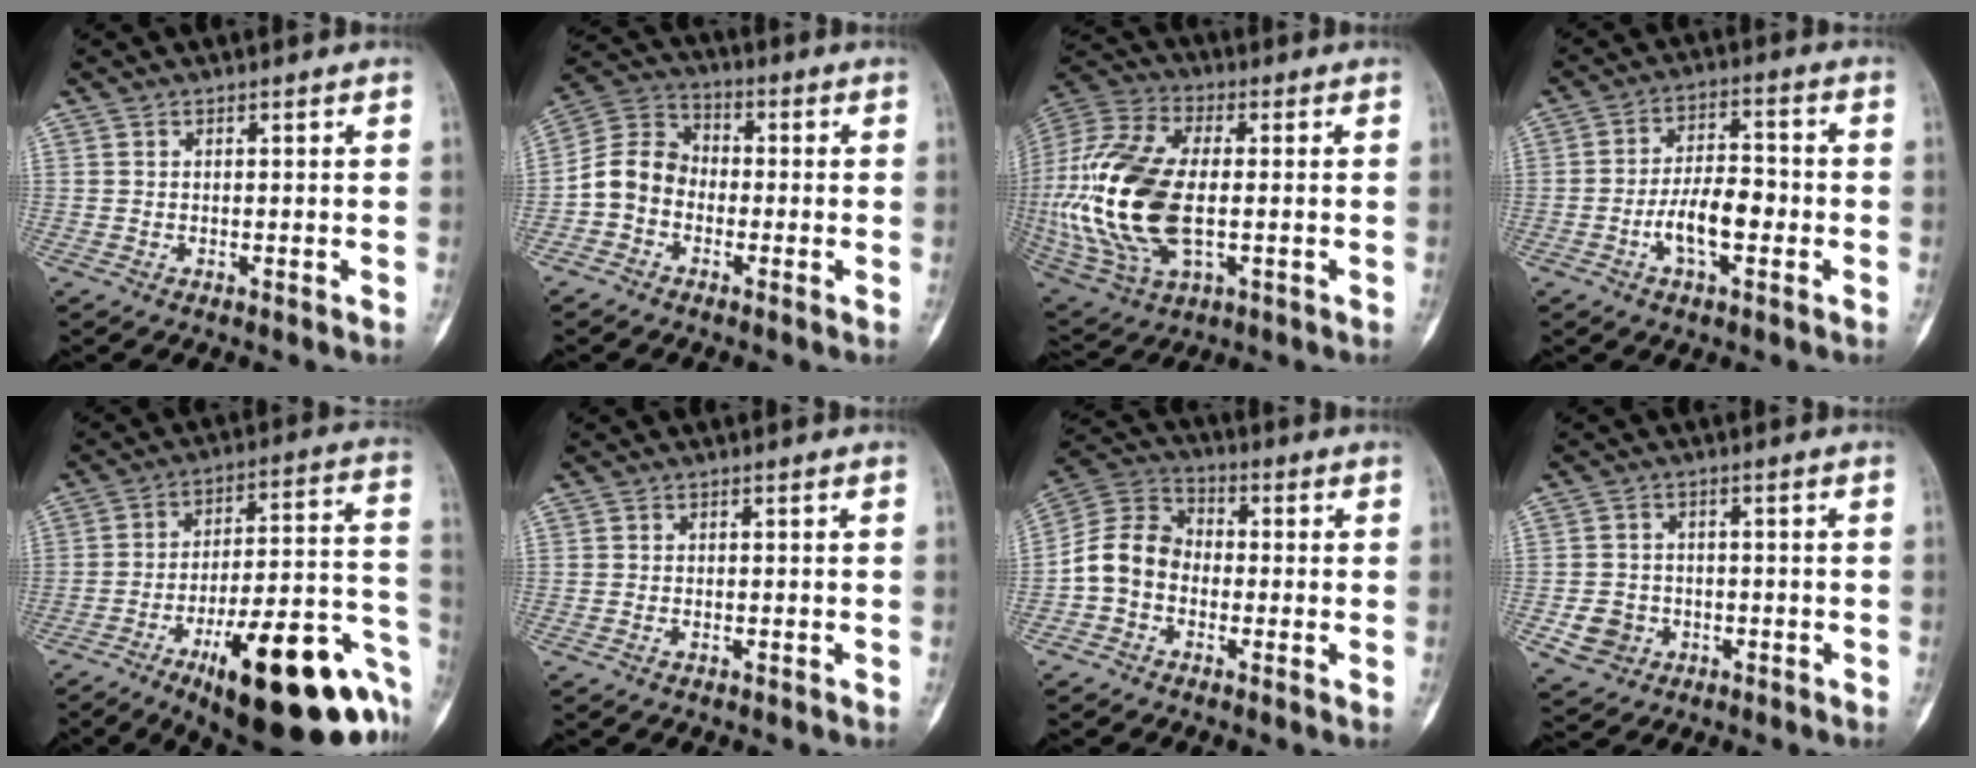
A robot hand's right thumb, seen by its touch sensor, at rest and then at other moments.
{"total": 8.4, "force": [-2.2, 6.9, 4.3], "torque": [-0.068, 0.034, -0.057]}
{"total": 24.3, "force": [-1.7, 13.0, 20.5], "torque": [-0.458, -0.005, -0.021]}
{"total": 9.3, "force": [-2.7, 4.4, 7.8], "torque": [-0.128, 0.027, -0.050]}
{"total": 28.8, "force": [-13.1, 8.9, 24.1], "torque": [-0.265, 0.067, -0.185]}
{"total": 0.6, "force": [-0.4, 0.3, 0.3], "torque": [-0.010, 0.005, -0.006]}
{"total": 9.1, "force": [-2.2, 7.3, 5.1], "torque": [-0.084, 0.034, -0.059]}
{"total": 5.4, "force": [-1.9, 4.7, 1.8], "torque": [-0.016, 0.015, -0.026]}